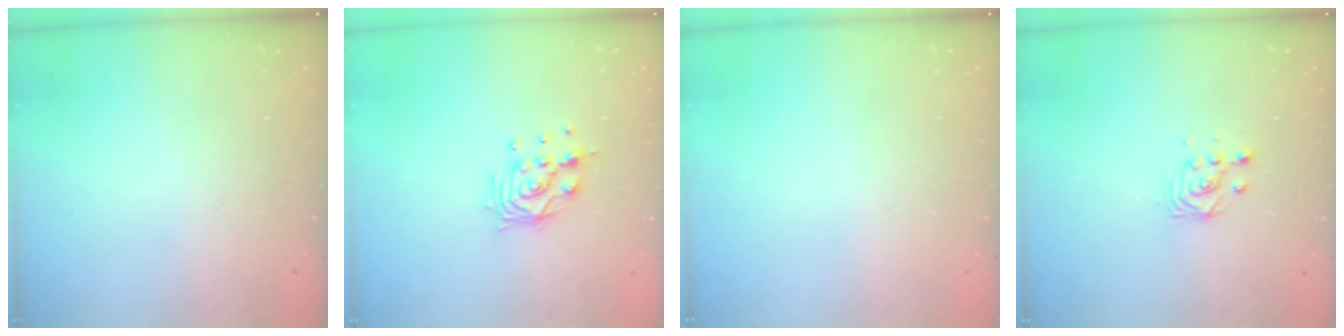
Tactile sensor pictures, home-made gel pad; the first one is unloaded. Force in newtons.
{"total": 9.6, "press": 9.5, "slide": 1.2}
{"total": 0.0}
{"total": 2.9, "press": 2.9, "slide": 0.4}